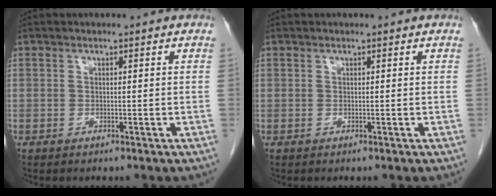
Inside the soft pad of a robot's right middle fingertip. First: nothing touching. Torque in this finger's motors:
{"motor_torque": [-0.37, -0.01, -0.05, 0.00]}